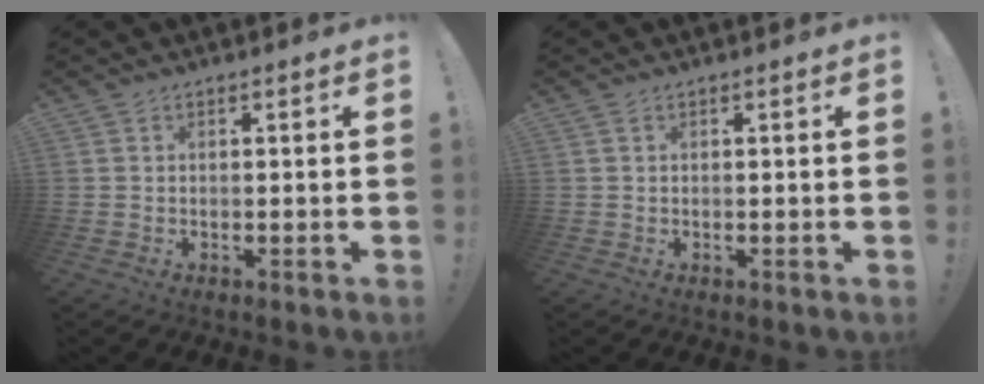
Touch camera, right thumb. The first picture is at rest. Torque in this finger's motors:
{"motor_torque": [-0.09, 0.02, -0.14, 0.18, 0.00]}